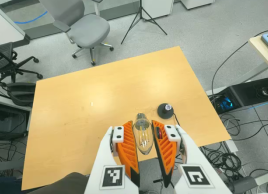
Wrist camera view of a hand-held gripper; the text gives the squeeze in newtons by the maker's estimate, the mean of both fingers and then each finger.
{"total": 12.3, "left": 12.8, "right": 11.8}